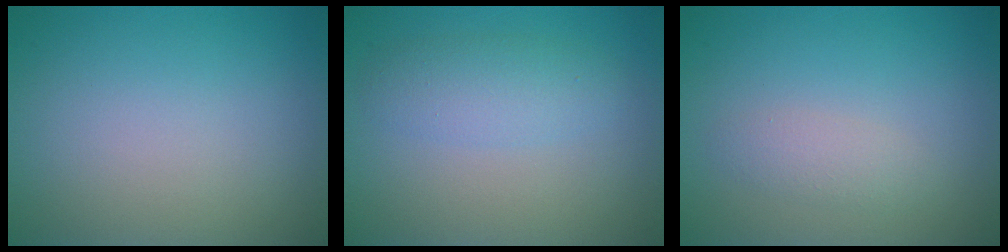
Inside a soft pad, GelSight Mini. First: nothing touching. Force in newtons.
{"total": 2.7, "press": 2.7, "slide": 0.0}
{"total": 1.5, "press": 1.5, "slide": 0.1}